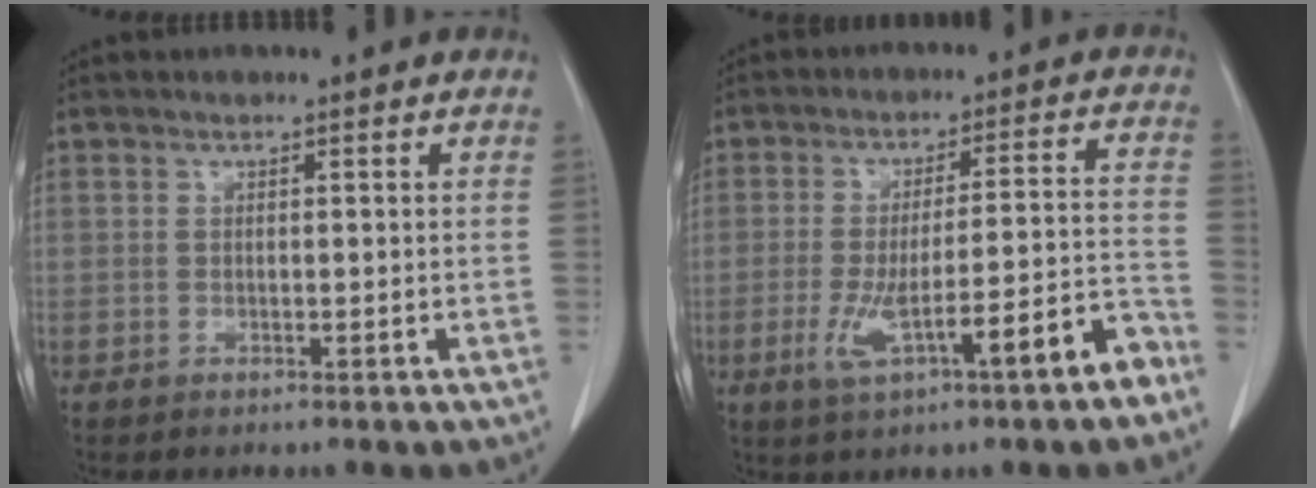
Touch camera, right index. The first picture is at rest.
{"total": 12.4, "force": [-6.3, 0.9, 10.6], "torque": [-0.165, 0.015, -0.090]}